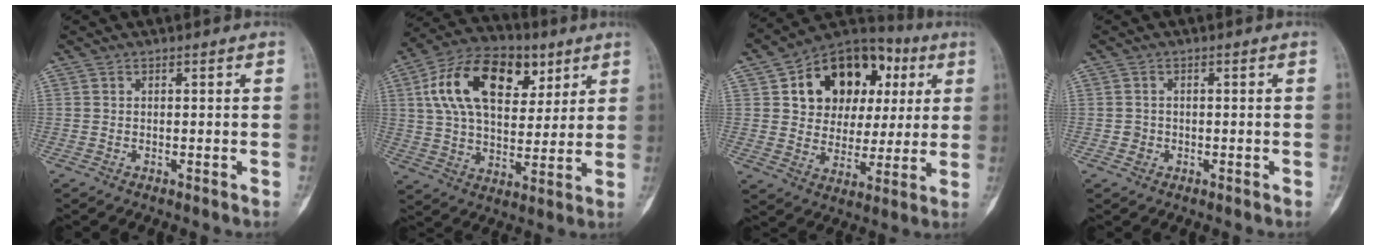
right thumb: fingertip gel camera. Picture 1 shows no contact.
{"total": 20.4, "force": [7.6, 12.4, 14.4], "torque": [-0.226, -0.005, 0.128]}
{"total": 19.3, "force": [6.0, 14.2, 11.7], "torque": [-0.124, 0.015, 0.098]}
{"total": 1.4, "force": [-0.3, 1.3, 0.2], "torque": [0.003, 0.006, -0.006]}